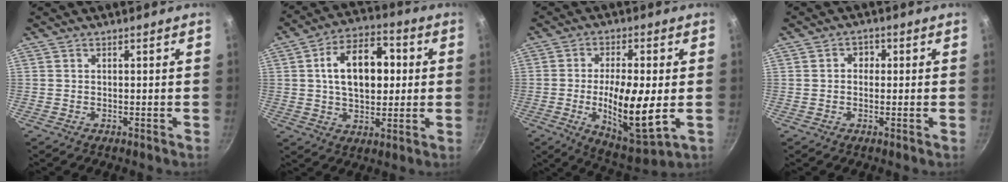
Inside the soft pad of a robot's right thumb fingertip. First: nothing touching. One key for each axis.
{"total": 14.9, "fx": 2.1, "fy": 9.1, "fz": 11.6, "tx": -0.153, "ty": 0.016, "tz": 0.026}
{"total": 14.8, "fx": -2.0, "fy": 4.5, "fz": 13.9, "tx": -0.240, "ty": -0.006, "tz": -0.028}
{"total": 2.3, "fx": 0.2, "fy": 1.9, "fz": 1.3, "tx": -0.013, "ty": 0.006, "tz": -0.002}